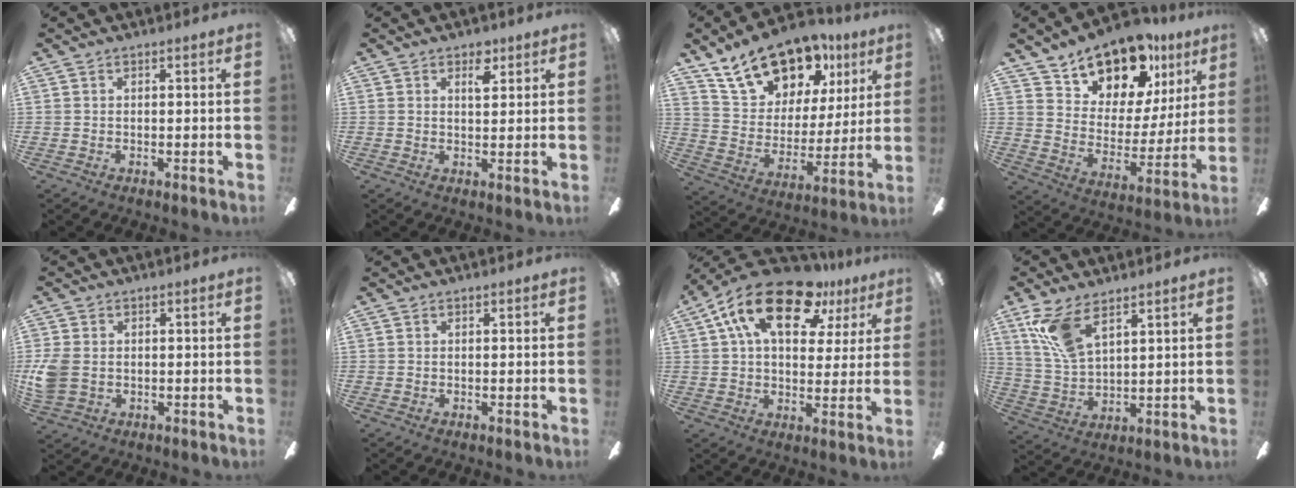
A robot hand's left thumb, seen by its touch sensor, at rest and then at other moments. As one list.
[{"total": 4.4, "force": [2.8, 2.1, 2.6], "torque": [-0.026, -0.009, 0.043]}, {"total": 20.5, "force": [14.4, 11.3, 9.1], "torque": [-0.154, -0.081, 0.263]}, {"total": 16.7, "force": [13.3, 8.3, 5.9], "torque": [-0.101, -0.093, 0.240]}, {"total": 6.1, "force": [0.2, 4.7, 3.8], "torque": [-0.094, 0.007, 0.005]}, {"total": 0.0}, {"total": 19.6, "force": [10.9, 9.6, 13.2], "torque": [-0.231, -0.036, 0.187]}, {"total": 11.5, "force": [7.6, 4.1, 7.6], "torque": [-0.168, -0.020, 0.143]}]